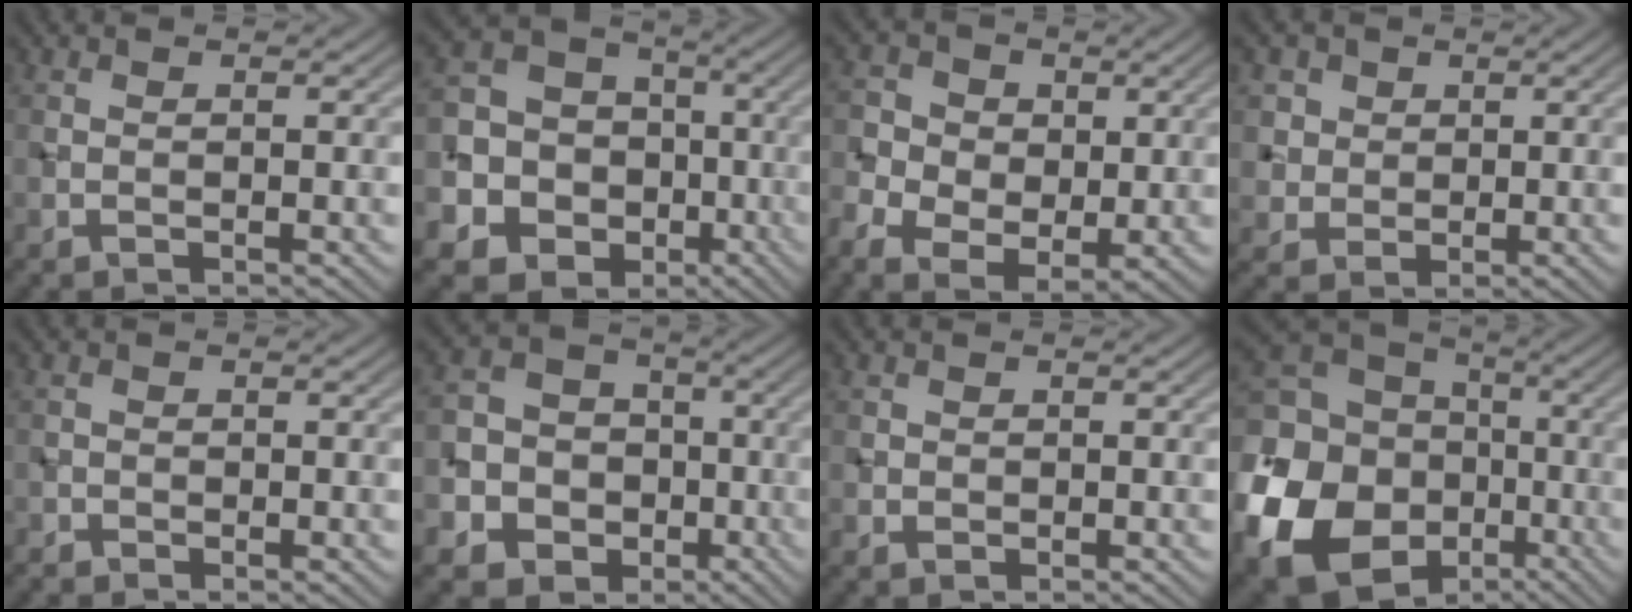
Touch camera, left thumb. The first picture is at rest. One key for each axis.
{"total": 17.3, "fx": -4.6, "fy": 15.7, "fz": 5.5, "tx": -0.203, "ty": -0.016, "tz": -0.092}
{"total": 7.1, "fx": -0.5, "fy": 5.7, "fz": 4.3, "tx": -0.111, "ty": -0.008, "tz": -0.004}
{"total": 5.1, "fx": 2.0, "fy": 4.5, "fz": 1.4, "tx": -0.067, "ty": -0.007, "tz": 0.042}
{"total": 1.2, "fx": -0.9, "fy": 0.9, "fz": 0.1, "tx": 0.000, "ty": -0.002, "tz": -0.018}
{"total": 10.4, "fx": -3.7, "fy": 9.0, "fz": 3.7, "tx": -0.105, "ty": -0.015, "tz": -0.097}
{"total": 0.9, "fx": -0.2, "fy": 0.9, "fz": 0.2, "tx": -0.004, "ty": -0.005, "tz": -0.004}
{"total": 23.5, "fx": -7.3, "fy": 19.4, "fz": 10.9, "tx": -0.293, "ty": -0.047, "tz": -0.145}